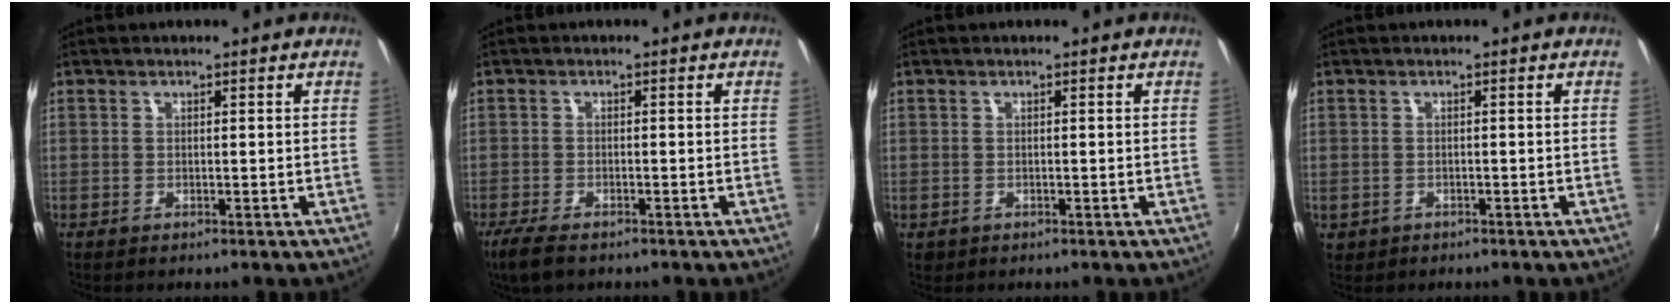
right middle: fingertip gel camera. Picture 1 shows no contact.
{"total": 4.5, "force": [-3.4, 1.2, 2.7], "torque": [-0.070, -0.017, -0.066]}
{"total": 0.7, "force": [-0.2, 0.7, 0.2], "torque": [-0.003, -0.003, -0.003]}
{"total": 1.7, "force": [-0.5, 1.5, 0.6], "torque": [-0.017, -0.003, -0.004]}